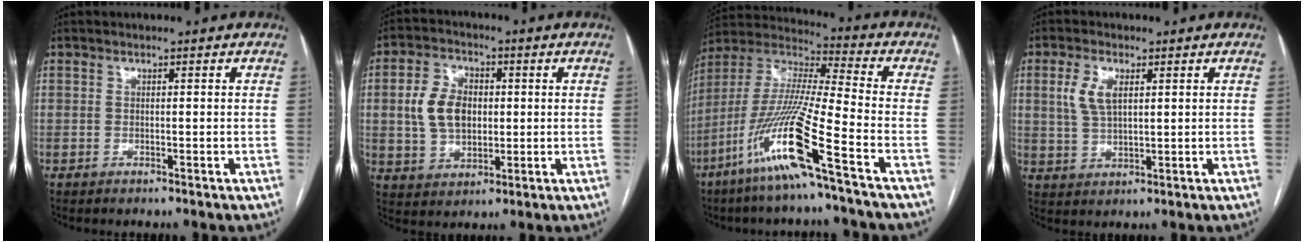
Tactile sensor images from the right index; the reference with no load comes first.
{"total": 8.8, "force": [0.8, 6.1, 6.3], "torque": [-0.136, 0.019, 0.022]}
{"total": 16.6, "force": [-8.5, -1.0, 14.2], "torque": [-0.299, -0.028, -0.170]}
{"total": 5.4, "force": [1.9, 2.5, 4.4], "torque": [-0.102, 0.008, 0.042]}